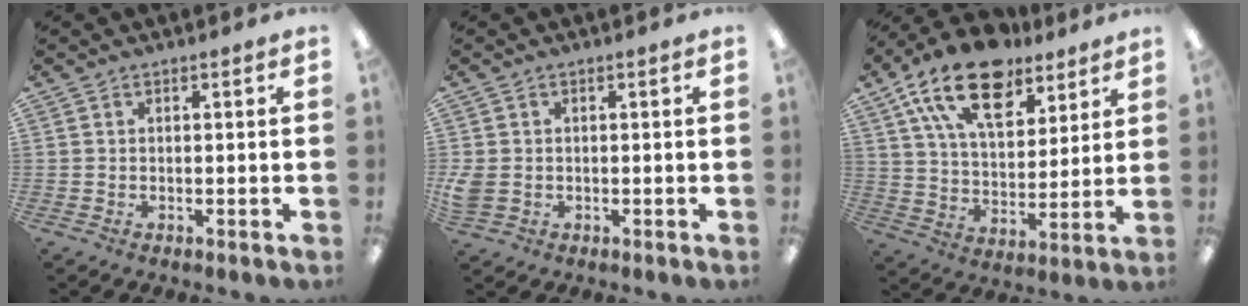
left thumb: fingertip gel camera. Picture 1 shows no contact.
{"total": 3.6, "force": [-0.2, 3.0, 2.0], "torque": [-0.048, 0.002, -0.005]}
{"total": 19.7, "force": [12.7, 10.0, 11.3], "torque": [-0.200, -0.052, 0.225]}